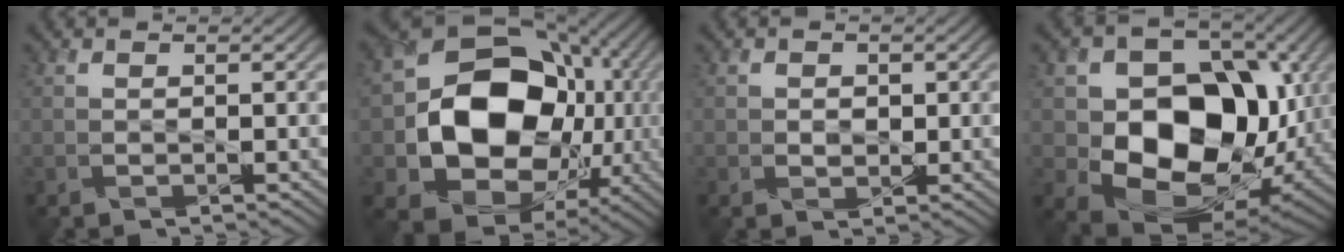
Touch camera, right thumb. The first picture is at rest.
{"total": 17.4, "force": [-1.3, 13.8, 10.5], "torque": [-0.185, -0.048, -0.013]}
{"total": 1.5, "force": [0.1, 1.4, 0.6], "torque": [-0.018, -0.007, -0.001]}
{"total": 15.4, "force": [-0.9, 11.5, 10.2], "torque": [-0.160, -0.036, -0.012]}